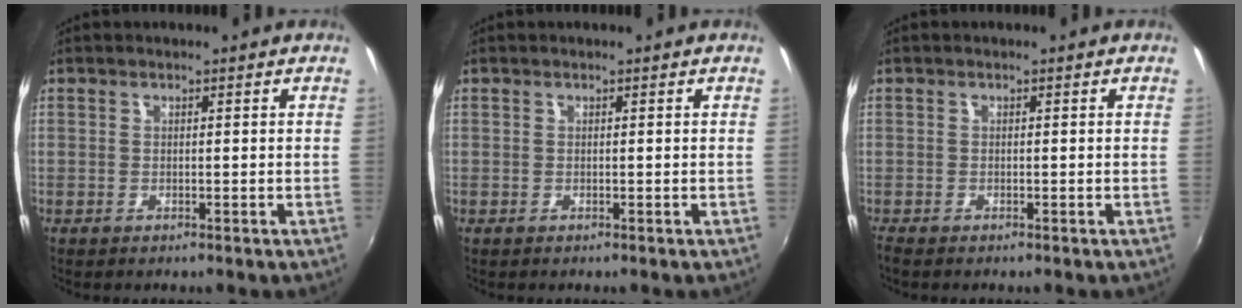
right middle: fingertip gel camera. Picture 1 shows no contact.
{"total": 0.0}
{"total": 0.8, "force": [-0.7, 0.1, 0.3], "torque": [-0.009, -0.004, -0.015]}